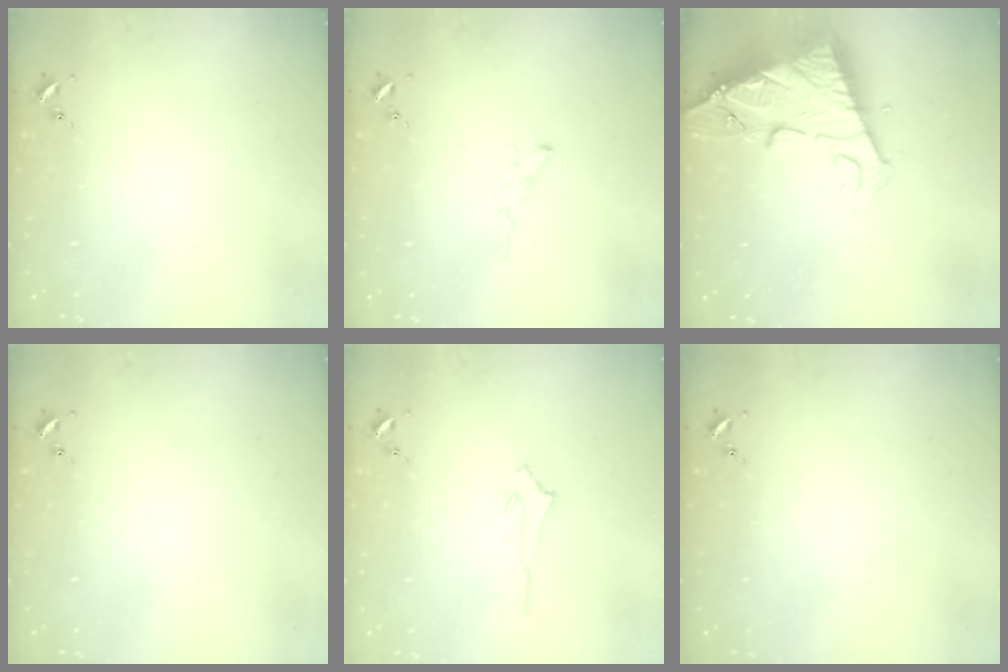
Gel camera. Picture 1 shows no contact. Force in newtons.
{"total": 2.9, "press": 2.9, "slide": 0.3}
{"total": 15.0, "press": 14.9, "slide": 1.4}
{"total": 0.0}
{"total": 4.3, "press": 4.2, "slide": 0.5}
{"total": 0.0}